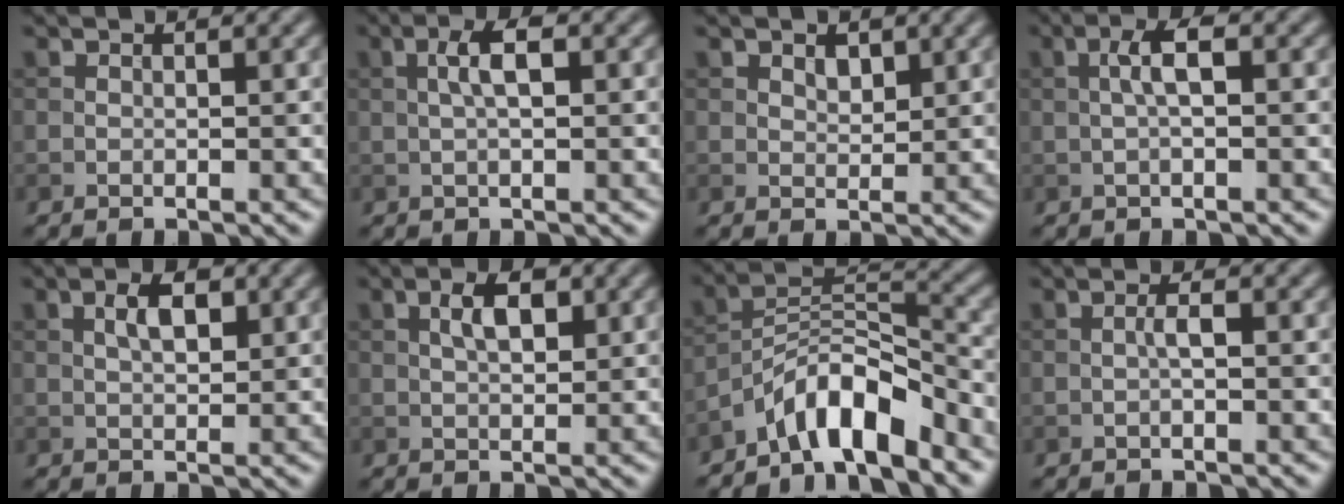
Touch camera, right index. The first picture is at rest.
{"total": 2.7, "force": [0.4, 0.7, 2.6], "torque": [-0.052, 0.009, 0.005]}
{"total": 1.3, "force": [0.8, 0.8, 0.6], "torque": [-0.009, -0.002, 0.015]}
{"total": 2.5, "force": [0.2, 0.6, 2.5], "torque": [-0.049, 0.010, -0.001]}
{"total": 2.7, "force": [0.8, 1.2, 2.3], "torque": [-0.041, 0.004, 0.012]}
{"total": 3.0, "force": [0.8, 1.4, 2.6], "torque": [-0.048, 0.005, 0.013]}
{"total": 7.1, "force": [-5.4, 2.0, 4.2], "torque": [-0.068, 0.011, -0.101]}
{"total": 1.1, "force": [-0.3, 0.1, 1.1], "torque": [-0.021, 0.003, -0.006]}